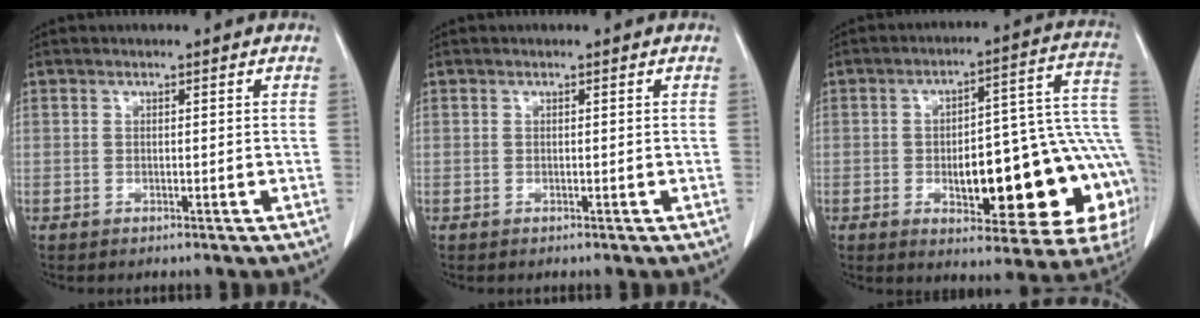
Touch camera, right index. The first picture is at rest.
{"total": 0.0}
{"total": 22.4, "force": [-4.3, 6.7, 21.0], "torque": [-0.186, 0.039, -0.037]}